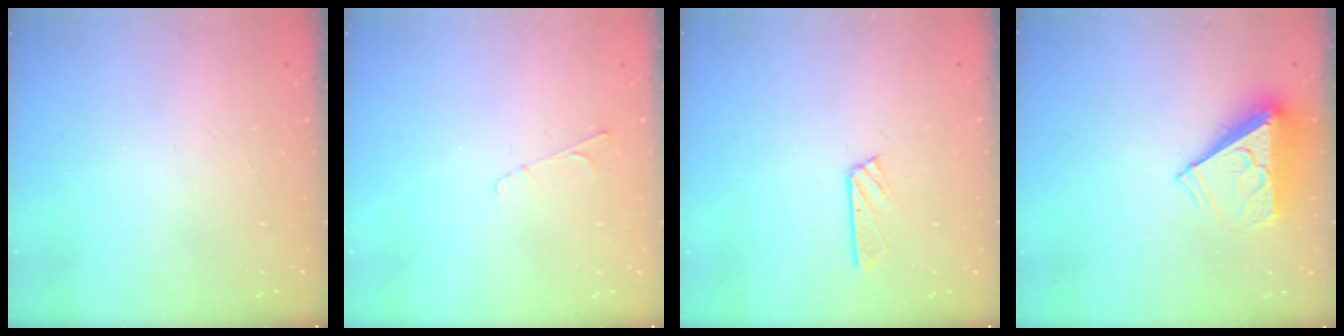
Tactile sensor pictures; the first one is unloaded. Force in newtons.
{"total": 4.0, "press": 4.0, "slide": 0.5}
{"total": 4.6, "press": 4.5, "slide": 0.5}
{"total": 8.9, "press": 8.8, "slide": 1.2}